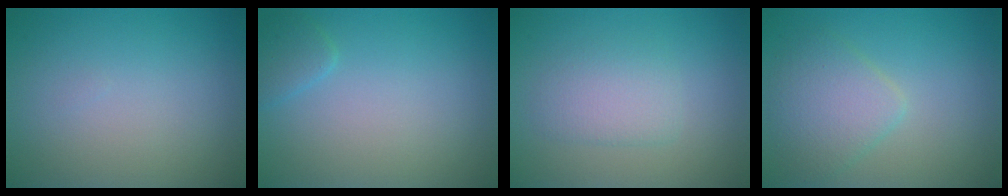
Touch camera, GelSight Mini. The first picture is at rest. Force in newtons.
{"total": 1.3, "press": 1.2, "slide": 0.1}
{"total": 2.4, "press": 2.4, "slide": 0.4}
{"total": 3.7, "press": 3.7, "slide": 0.1}